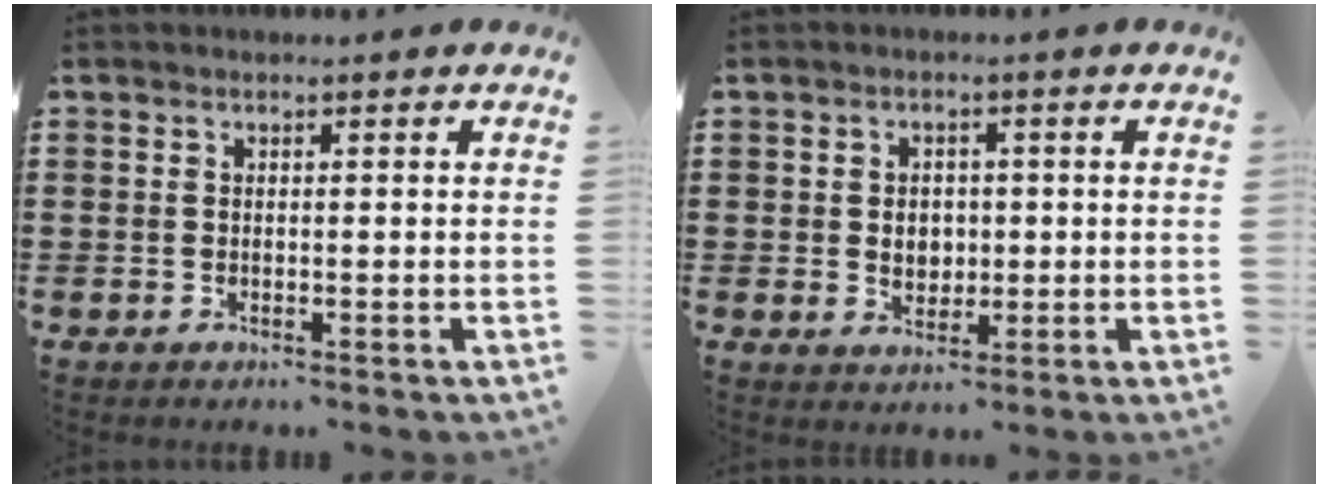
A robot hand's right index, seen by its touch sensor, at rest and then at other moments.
{"total": 3.3, "force": [-0.1, 2.6, 2.1], "torque": [-0.040, 0.003, -0.005]}